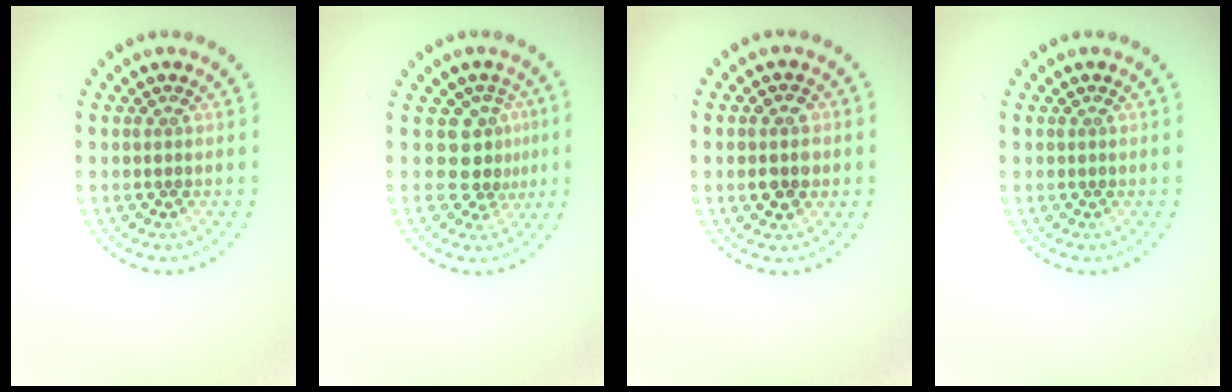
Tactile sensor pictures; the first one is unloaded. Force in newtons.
{"total": 2.9, "press": 2.1, "slide": 2.0}
{"total": 3.2, "press": 3.2, "slide": 0.1}
{"total": 0.0}